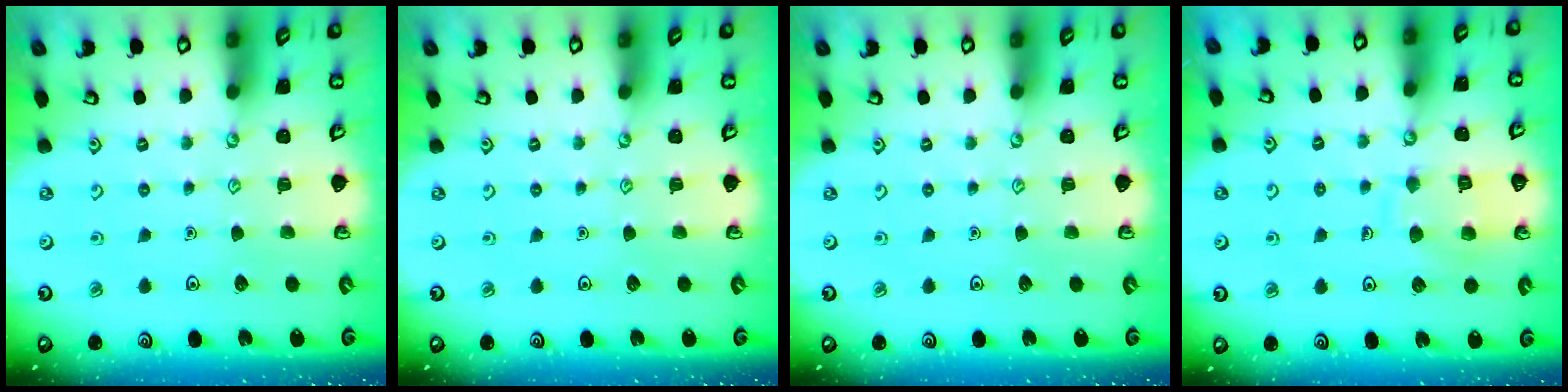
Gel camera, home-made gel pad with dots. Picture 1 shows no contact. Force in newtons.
{"total": 0.0}
{"total": 0.0}
{"total": 10.6, "press": 10.6, "slide": 0.9}